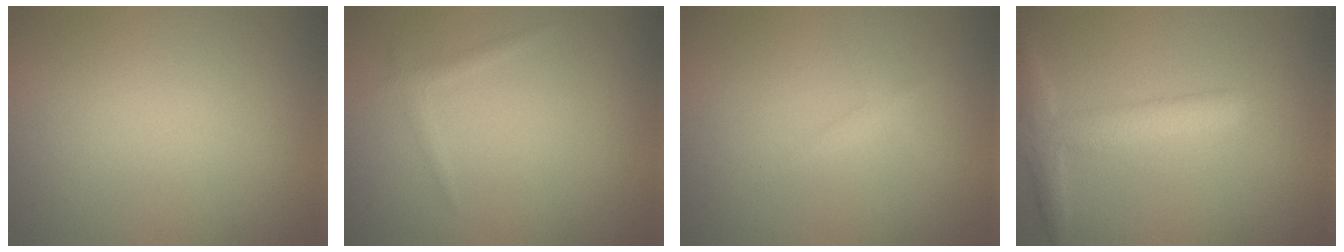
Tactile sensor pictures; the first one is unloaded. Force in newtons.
{"total": 0.9, "press": 0.9, "slide": 0.0}
{"total": 0.9, "press": 0.9, "slide": 0.1}
{"total": 3.3, "press": 3.3, "slide": 0.2}